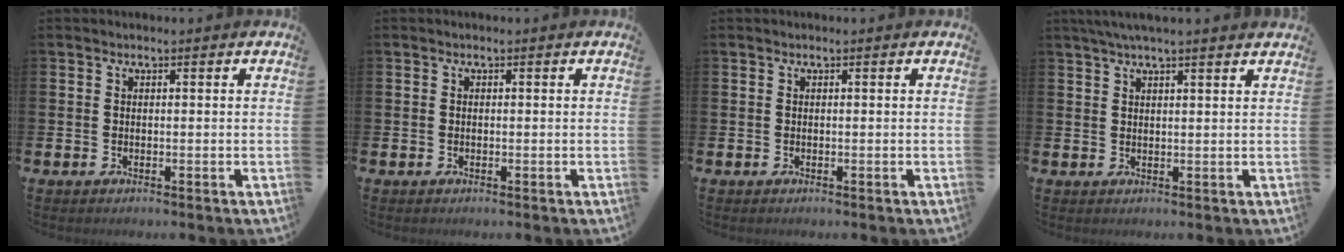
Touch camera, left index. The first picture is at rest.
{"total": 0.0}
{"total": 0.0}
{"total": 2.9, "force": [2.6, -0.2, 1.3], "torque": [-0.028, -0.003, 0.046]}